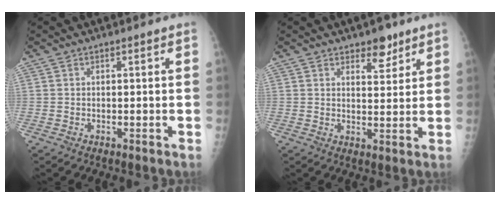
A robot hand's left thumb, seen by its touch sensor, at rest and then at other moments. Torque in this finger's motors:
{"motor_torque": [0.08, 0.17, -0.11, -0.12, 0.06]}